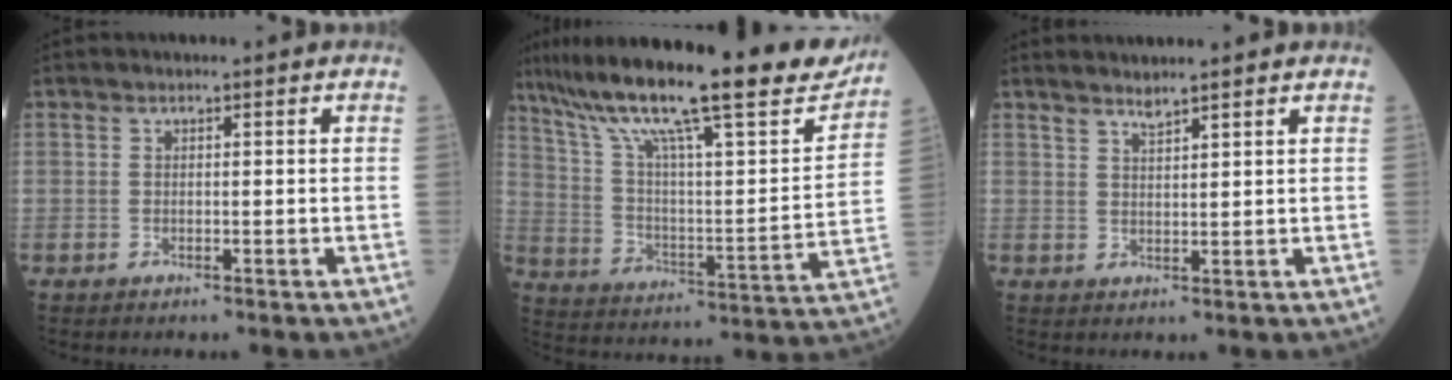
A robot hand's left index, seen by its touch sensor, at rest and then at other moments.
{"total": 28.0, "force": [22.1, 3.6, 16.9], "torque": [-0.287, -0.007, 0.323]}
{"total": 3.0, "force": [2.7, -0.3, 1.1], "torque": [-0.016, 0.012, 0.049]}